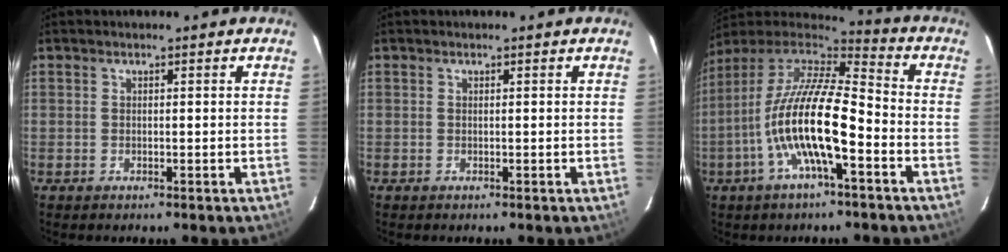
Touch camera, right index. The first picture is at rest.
{"total": 0.0}
{"total": 17.5, "force": [-5.8, 4.3, 15.9], "torque": [-0.293, -0.016, -0.116]}